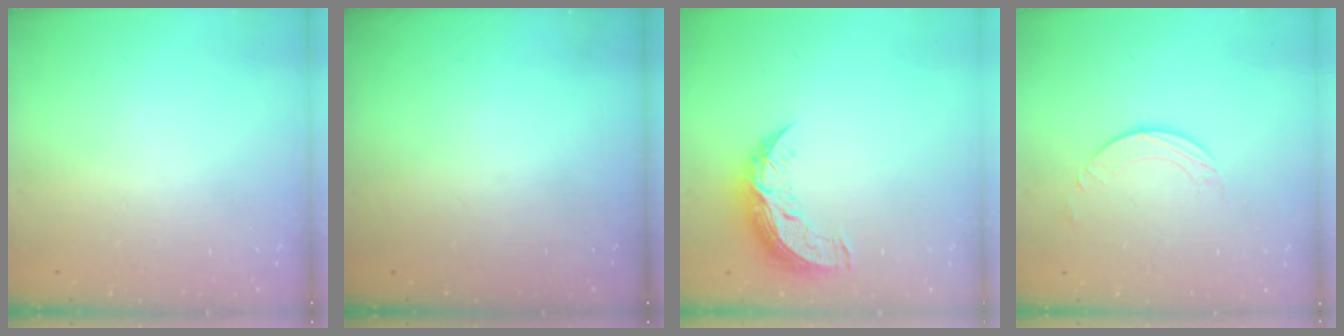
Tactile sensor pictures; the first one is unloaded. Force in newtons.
{"total": 0.0}
{"total": 9.7, "press": 9.7, "slide": 0.6}
{"total": 1.7, "press": 1.7, "slide": 0.2}